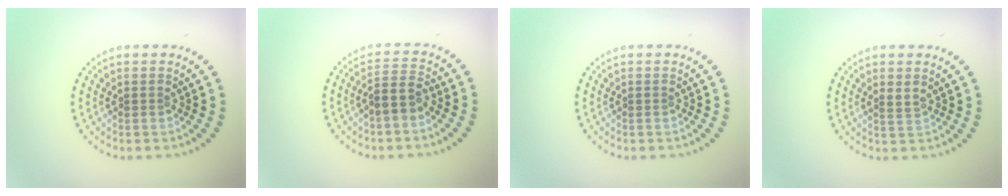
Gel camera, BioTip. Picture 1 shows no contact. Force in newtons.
{"total": 2.3, "press": 1.9, "slide": 1.2}
{"total": 0.0}
{"total": 1.0, "press": 0.8, "slide": 0.6}